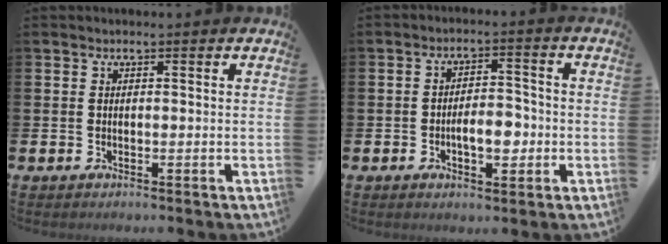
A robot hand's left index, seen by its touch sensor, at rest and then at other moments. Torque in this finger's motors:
{"motor_torque": [0.54, -0.29, 0.18, 0.08]}